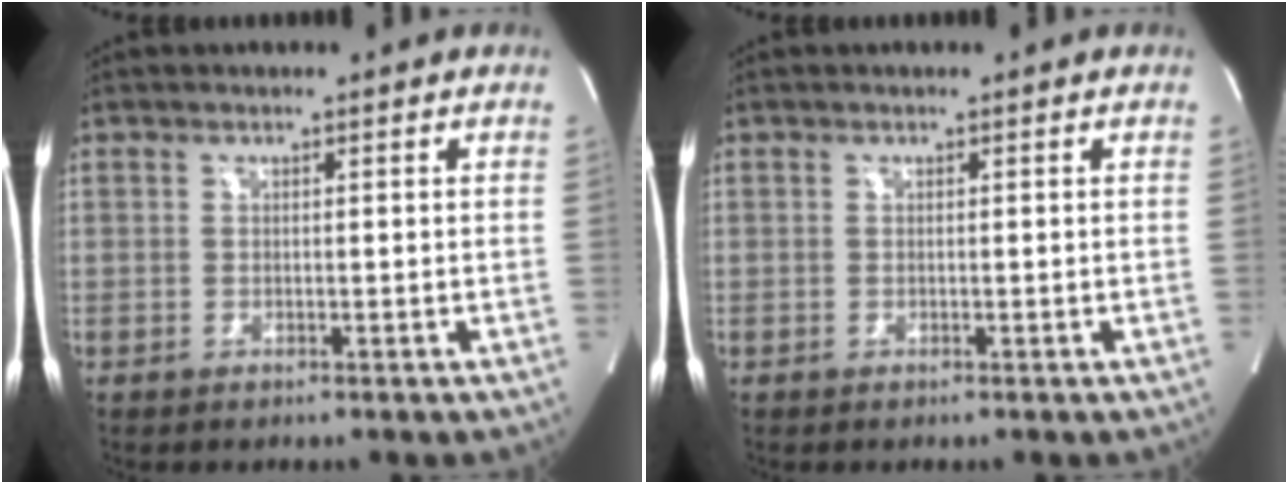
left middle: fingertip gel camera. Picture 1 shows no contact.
{"total": 0.0}